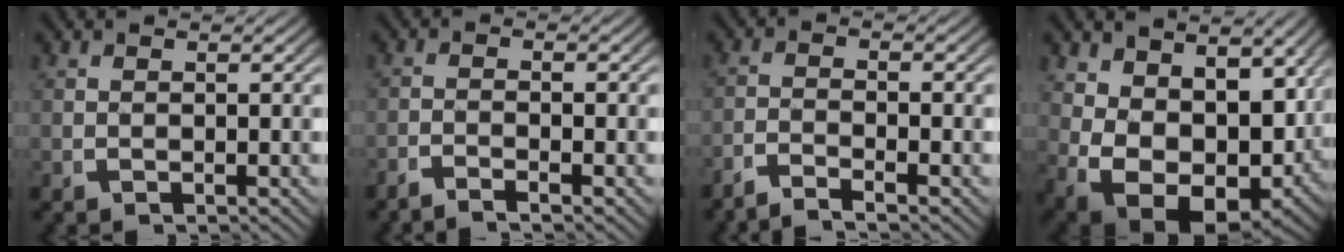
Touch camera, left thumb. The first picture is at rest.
{"total": 1.7, "force": [-1.5, 0.1, 0.8], "torque": [-0.012, -0.003, -0.033]}
{"total": 2.5, "force": [-2.2, 0.5, 1.1], "torque": [-0.023, -0.006, -0.045]}
{"total": 12.7, "force": [-2.3, 8.8, 8.8], "torque": [-0.198, -0.079, -0.004]}